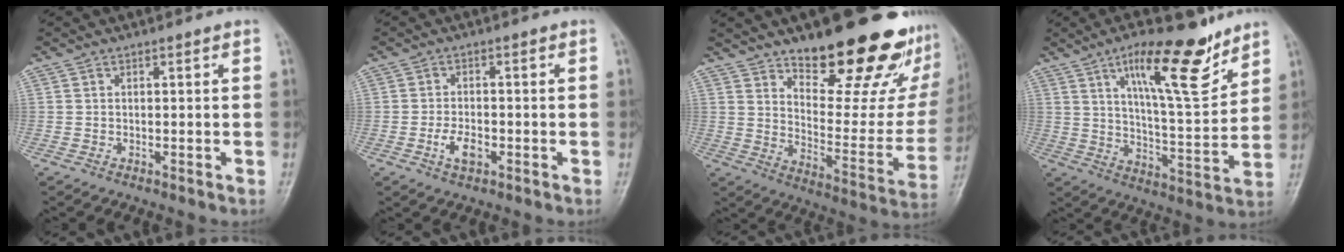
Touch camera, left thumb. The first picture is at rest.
{"total": 4.0, "force": [-1.5, 2.2, 2.9], "torque": [-0.054, 0.006, -0.028]}
{"total": 27.4, "force": [18.0, 10.6, 17.8], "torque": [-0.208, -0.102, 0.259]}
{"total": 17.5, "force": [10.8, 4.9, 12.9], "torque": [-0.179, -0.065, 0.184]}